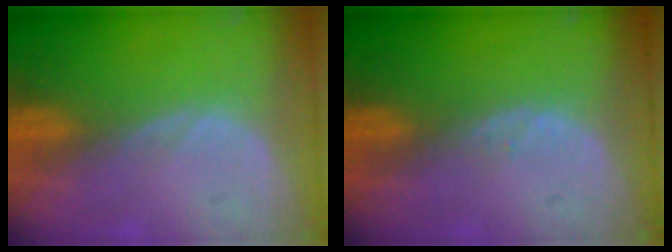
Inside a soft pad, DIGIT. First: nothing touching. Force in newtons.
{"total": 0.7, "press": 0.6, "slide": 0.2}